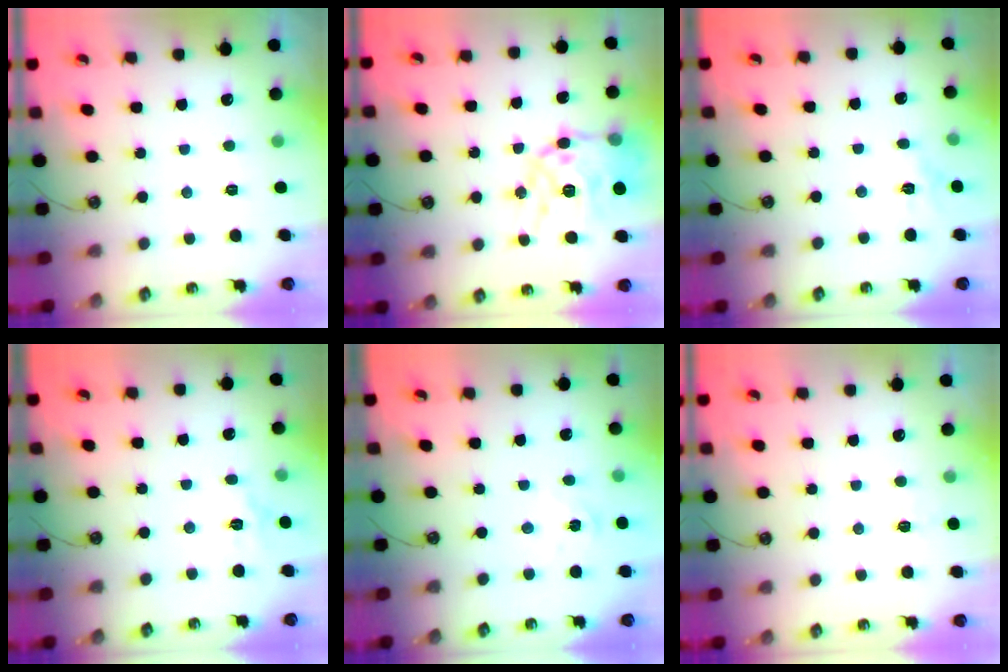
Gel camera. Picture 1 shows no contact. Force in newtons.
{"total": 18.0, "press": 17.9, "slide": 1.5}
{"total": 4.9, "press": 4.8, "slide": 0.3}
{"total": 4.7, "press": 4.7, "slide": 0.4}
{"total": 1.8, "press": 1.8, "slide": 0.3}
{"total": 2.5, "press": 2.4, "slide": 0.4}